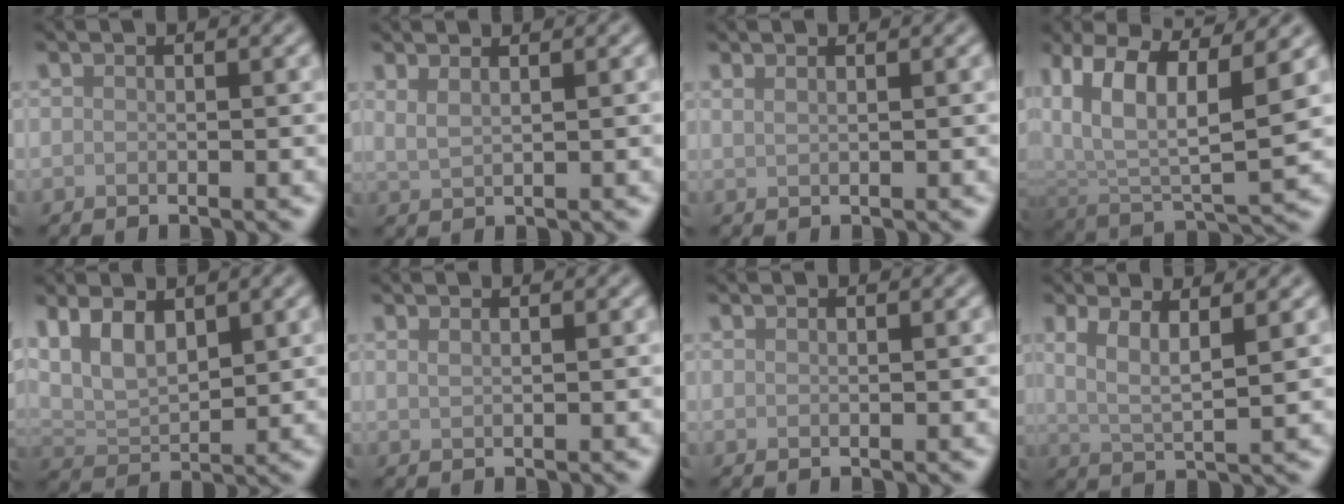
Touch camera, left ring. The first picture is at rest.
{"total": 1.8, "force": [1.3, 0.7, 1.0], "torque": [-0.014, -0.003, 0.023]}
{"total": 1.1, "force": [0.9, 0.5, 0.6], "torque": [-0.005, -0.003, 0.011]}
{"total": 11.5, "force": [4.4, 5.1, 9.2], "torque": [-0.170, 0.002, 0.083]}
{"total": 5.4, "force": [2.4, 2.9, 3.8], "torque": [-0.079, -0.001, 0.042]}
{"total": 0.9, "force": [0.6, 0.4, 0.5], "torque": [-0.005, -0.001, 0.007]}
{"total": 0.0}
{"total": 3.8, "force": [1.6, 1.1, 3.2], "torque": [-0.061, -0.004, 0.029]}